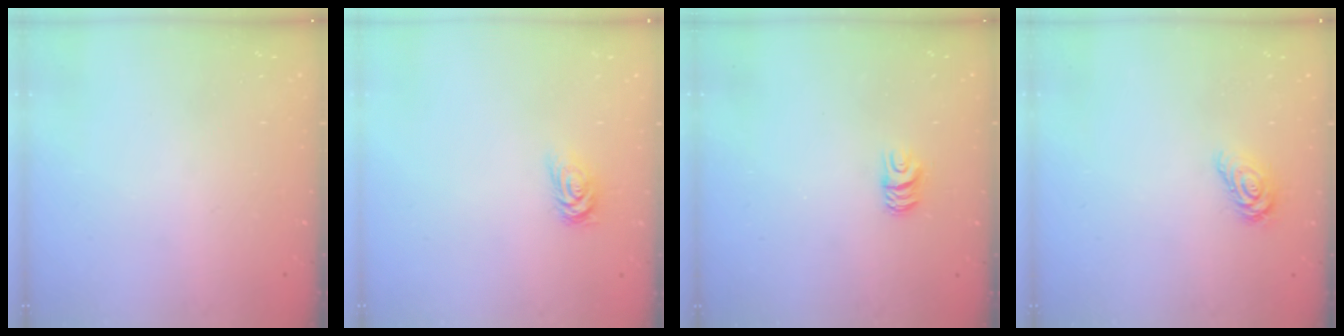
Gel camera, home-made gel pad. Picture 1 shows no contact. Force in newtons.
{"total": 3.2, "press": 3.1, "slide": 0.5}
{"total": 6.0, "press": 6.0, "slide": 0.6}
{"total": 6.8, "press": 6.8, "slide": 0.1}